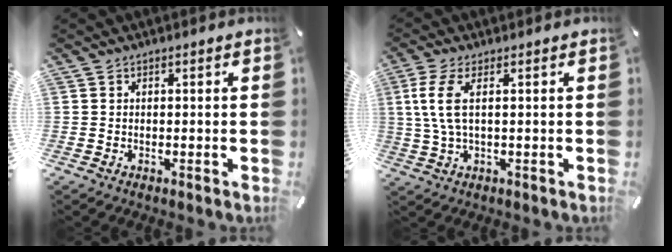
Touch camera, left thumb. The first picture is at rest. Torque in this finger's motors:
{"motor_torque": [0.07, 0.52, 0.66, -0.57, 0.17]}